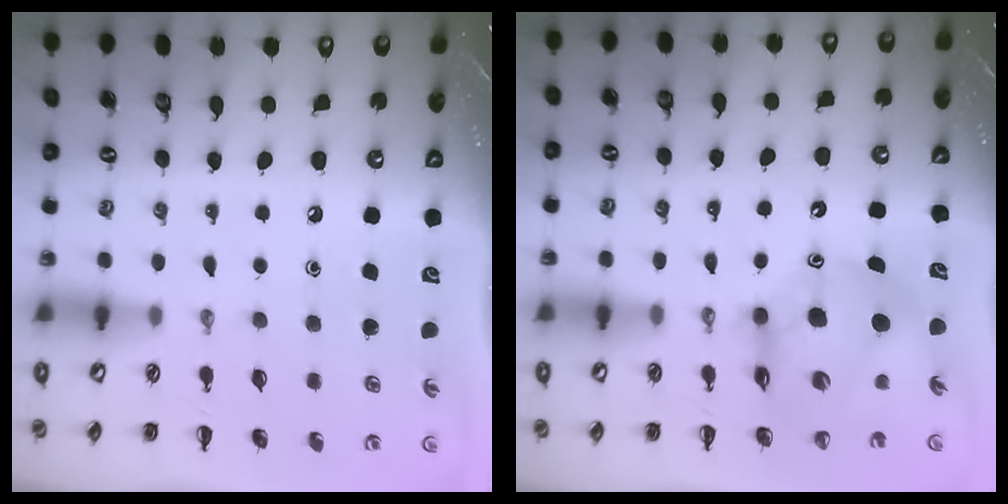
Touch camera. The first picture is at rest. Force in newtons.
{"total": 10.7, "press": 10.3, "slide": 3.1}